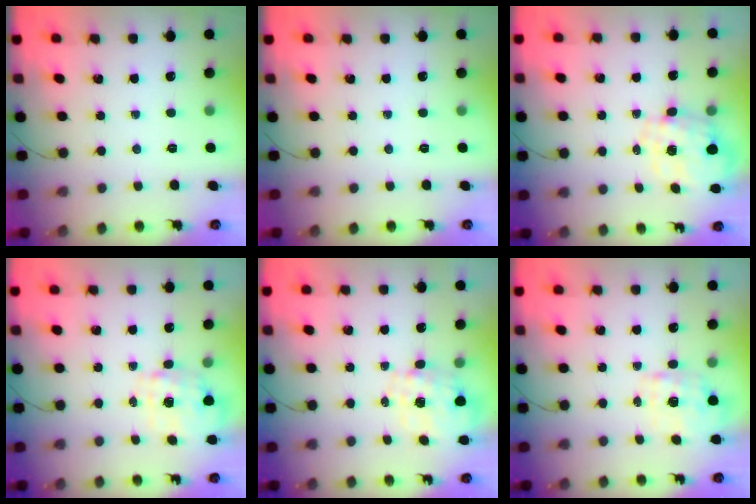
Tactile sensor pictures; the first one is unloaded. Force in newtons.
{"total": 0.0}
{"total": 2.5, "press": 2.4, "slide": 0.8}
{"total": 1.5, "press": 1.5, "slide": 0.5}
{"total": 1.3, "press": 1.2, "slide": 0.5}
{"total": 1.9, "press": 1.8, "slide": 0.5}